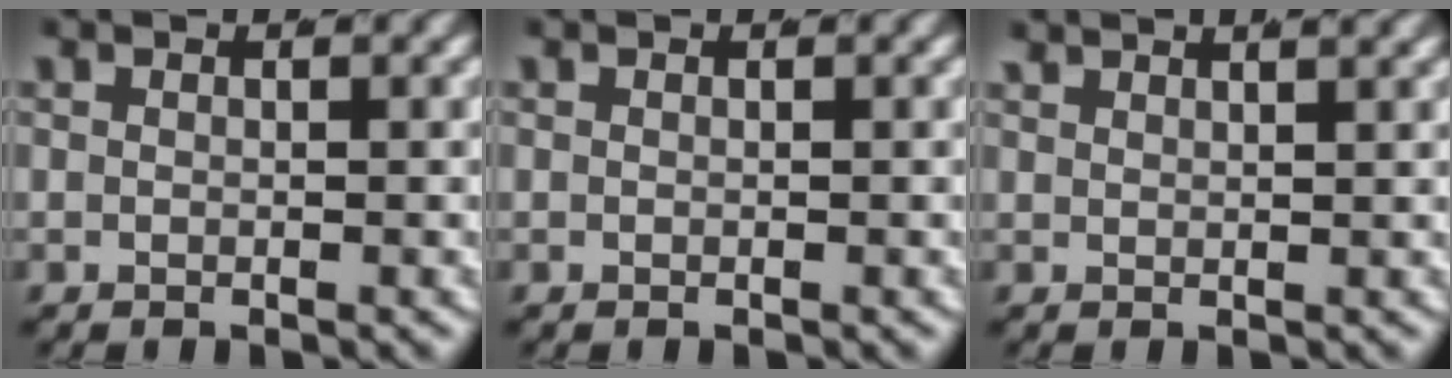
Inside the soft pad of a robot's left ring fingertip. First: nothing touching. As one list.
[{"total": 0.0}, {"total": 2.1, "force": [2.0, -0.1, 0.6], "torque": [0.000, 0.009, 0.033]}]